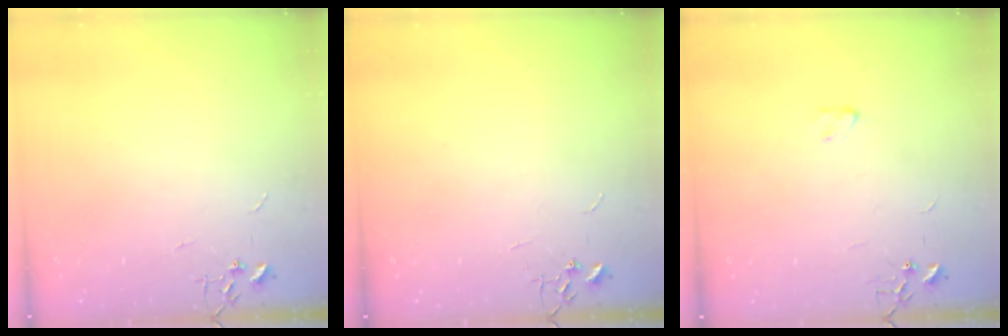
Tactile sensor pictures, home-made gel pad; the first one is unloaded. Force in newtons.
{"total": 0.0}
{"total": 2.9, "press": 2.9, "slide": 0.4}